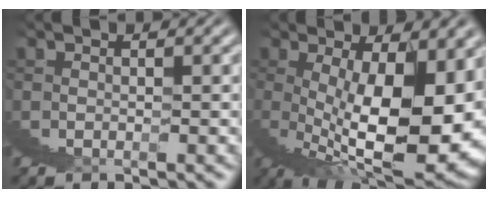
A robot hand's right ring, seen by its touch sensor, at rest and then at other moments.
{"total": 12.9, "force": [1.0, 3.6, 12.3], "torque": [-0.166, 0.001, 0.020]}